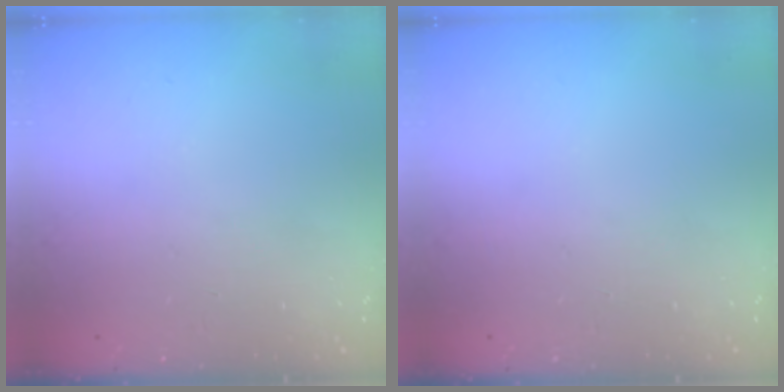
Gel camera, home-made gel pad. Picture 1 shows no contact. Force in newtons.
{"total": 0.0}